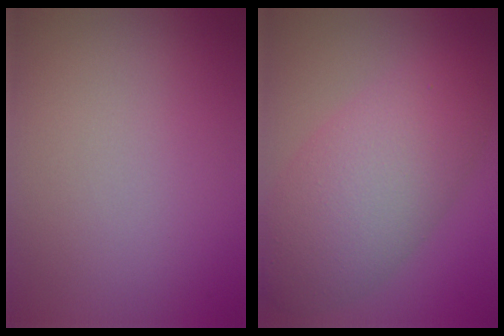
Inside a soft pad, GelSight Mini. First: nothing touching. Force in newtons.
{"total": 7.5, "press": 7.5, "slide": 0.1}